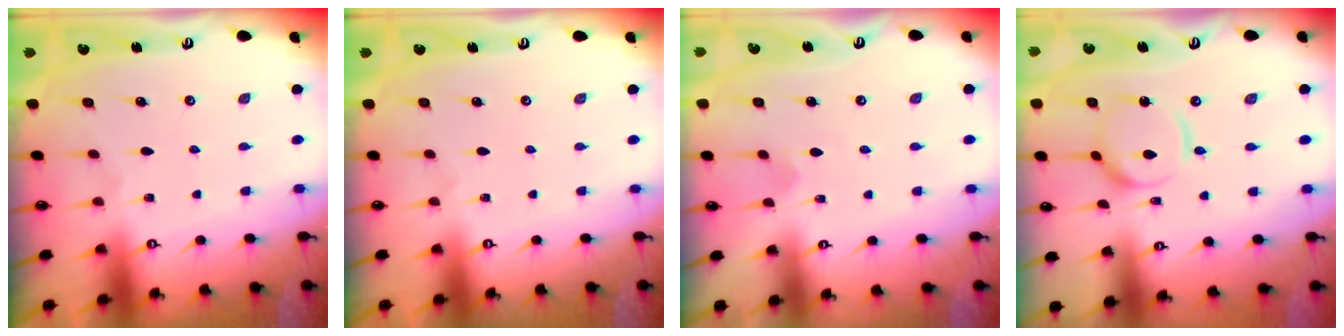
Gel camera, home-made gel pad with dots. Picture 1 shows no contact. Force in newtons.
{"total": 0.0}
{"total": 3.1, "press": 3.1, "slide": 0.1}
{"total": 9.4, "press": 9.4, "slide": 0.8}